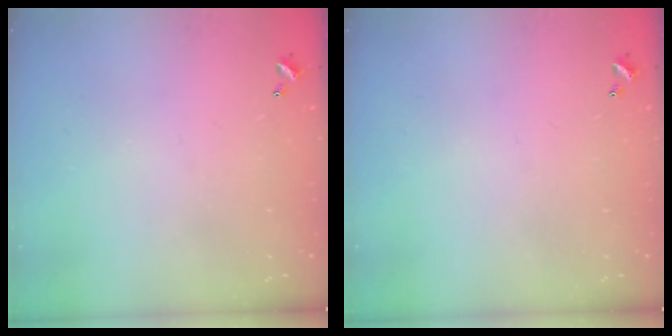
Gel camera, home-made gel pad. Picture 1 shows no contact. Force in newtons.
{"total": 0.0}